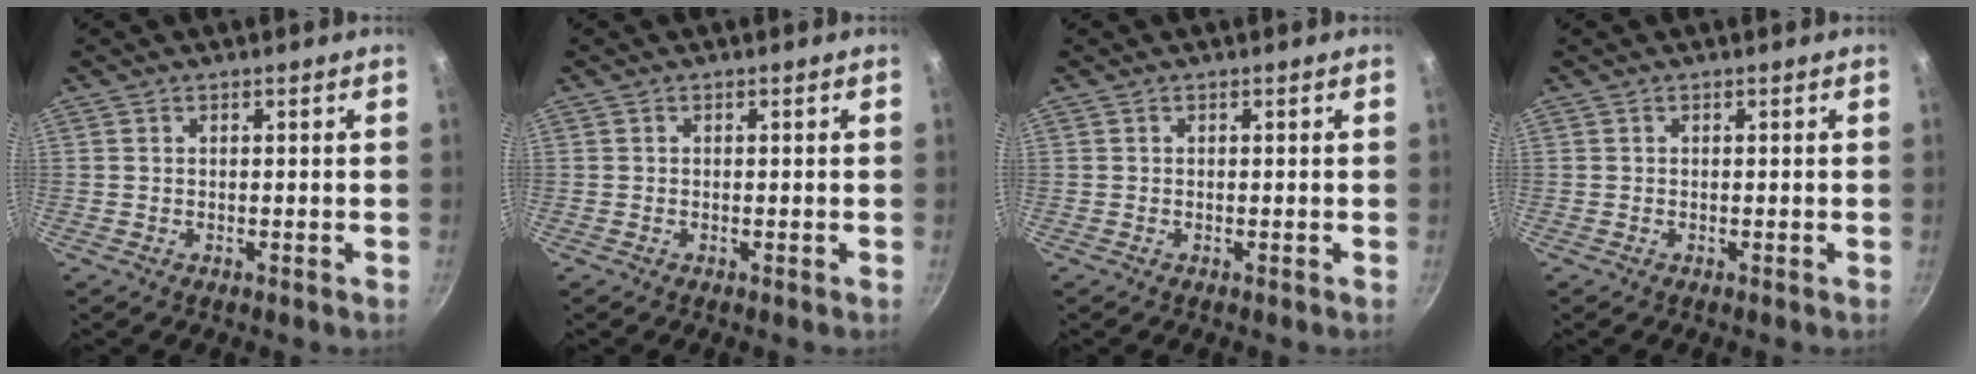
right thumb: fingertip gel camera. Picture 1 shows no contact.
{"total": 0.0}
{"total": 0.0}
{"total": 0.0}